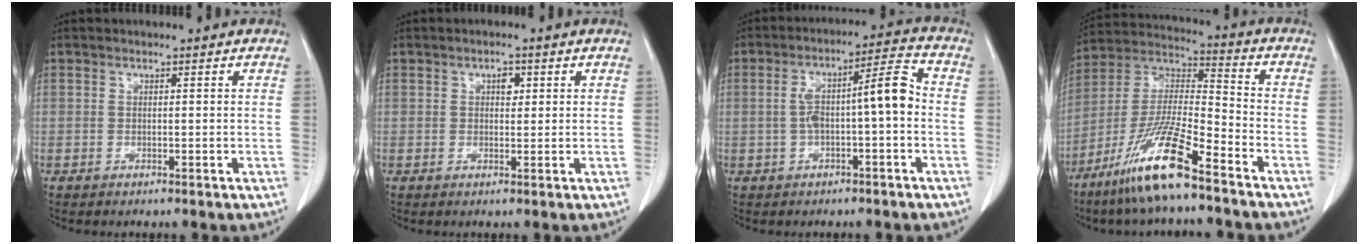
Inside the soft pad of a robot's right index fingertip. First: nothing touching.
{"total": 1.8, "force": [0.7, 1.1, 1.3], "torque": [-0.018, 0.001, 0.009]}
{"total": 8.5, "force": [-0.7, 1.2, 8.4], "torque": [-0.142, 0.035, -0.013]}
{"total": 14.6, "force": [-9.5, 0.8, 11.1], "torque": [-0.231, -0.023, -0.184]}